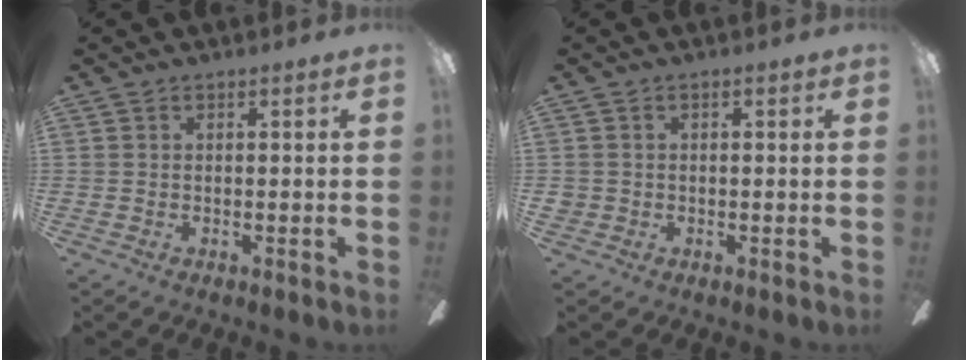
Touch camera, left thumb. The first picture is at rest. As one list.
[{"total": 1.5, "force": [-0.3, 1.4, 0.3], "torque": [-0.005, 0.006, -0.009]}]